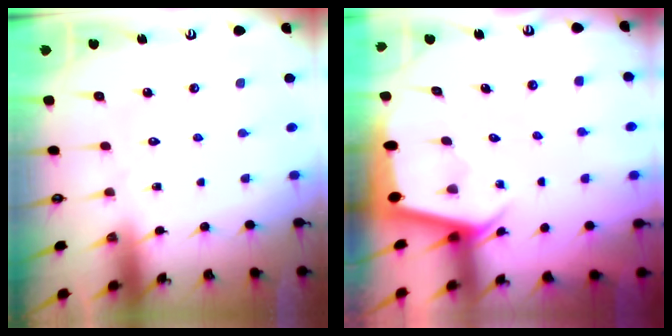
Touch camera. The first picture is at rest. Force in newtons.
{"total": 2.3, "press": 2.2, "slide": 0.3}